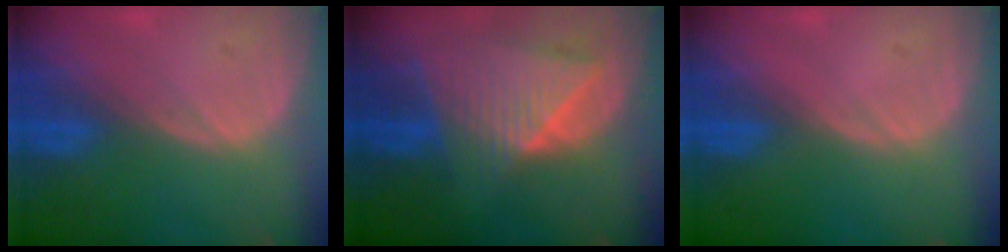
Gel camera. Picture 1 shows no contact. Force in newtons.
{"total": 9.0, "press": 7.9, "slide": 4.3}
{"total": 0.0}